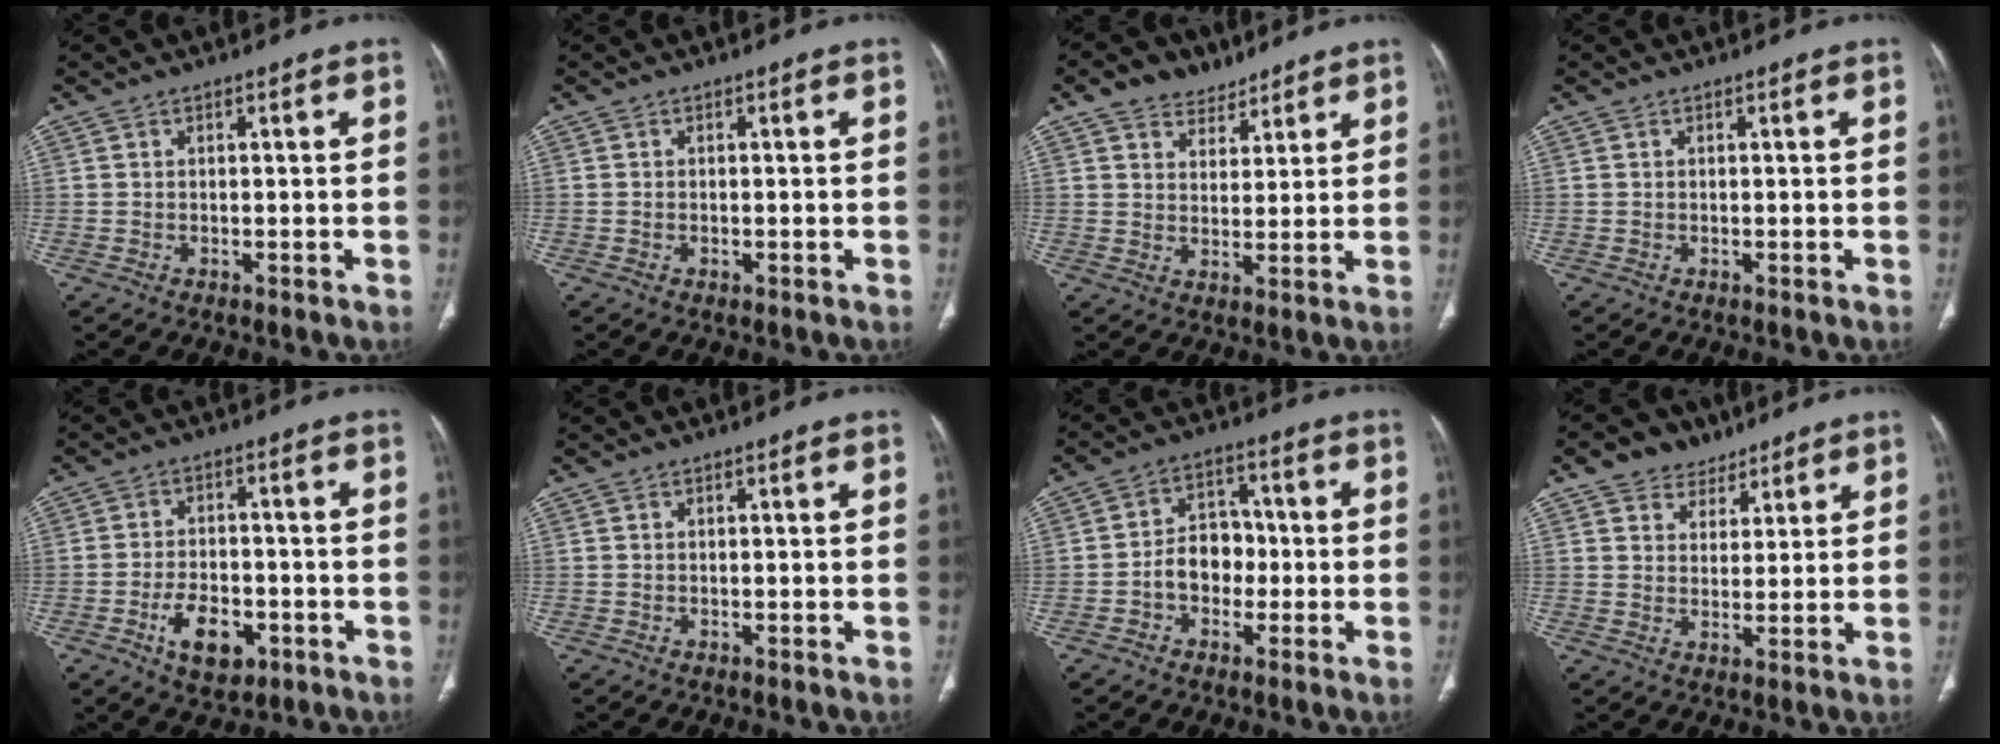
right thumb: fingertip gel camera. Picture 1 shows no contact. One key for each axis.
{"total": 0.5, "fx": -0.2, "fy": 0.3, "fz": 0.4, "tx": -0.009, "ty": 0.004, "tz": -0.002}
{"total": 7.4, "fx": 5.1, "fy": 5.0, "fz": 2.1, "tx": -0.007, "ty": -0.024, "tz": 0.087}
{"total": 0.0}
{"total": 8.6, "fx": -3.7, "fy": 5.1, "fz": 5.9, "tx": -0.080, "ty": 0.019, "tz": -0.055}
{"total": 0.0}
{"total": 7.7, "fx": -1.7, "fy": 6.0, "fz": 4.5, "tx": -0.042, "ty": 0.031, "tz": -0.039}
{"total": 7.1, "fx": 4.7, "fy": 5.1, "fz": 1.5, "tx": 0.005, "ty": -0.020, "tz": 0.078}